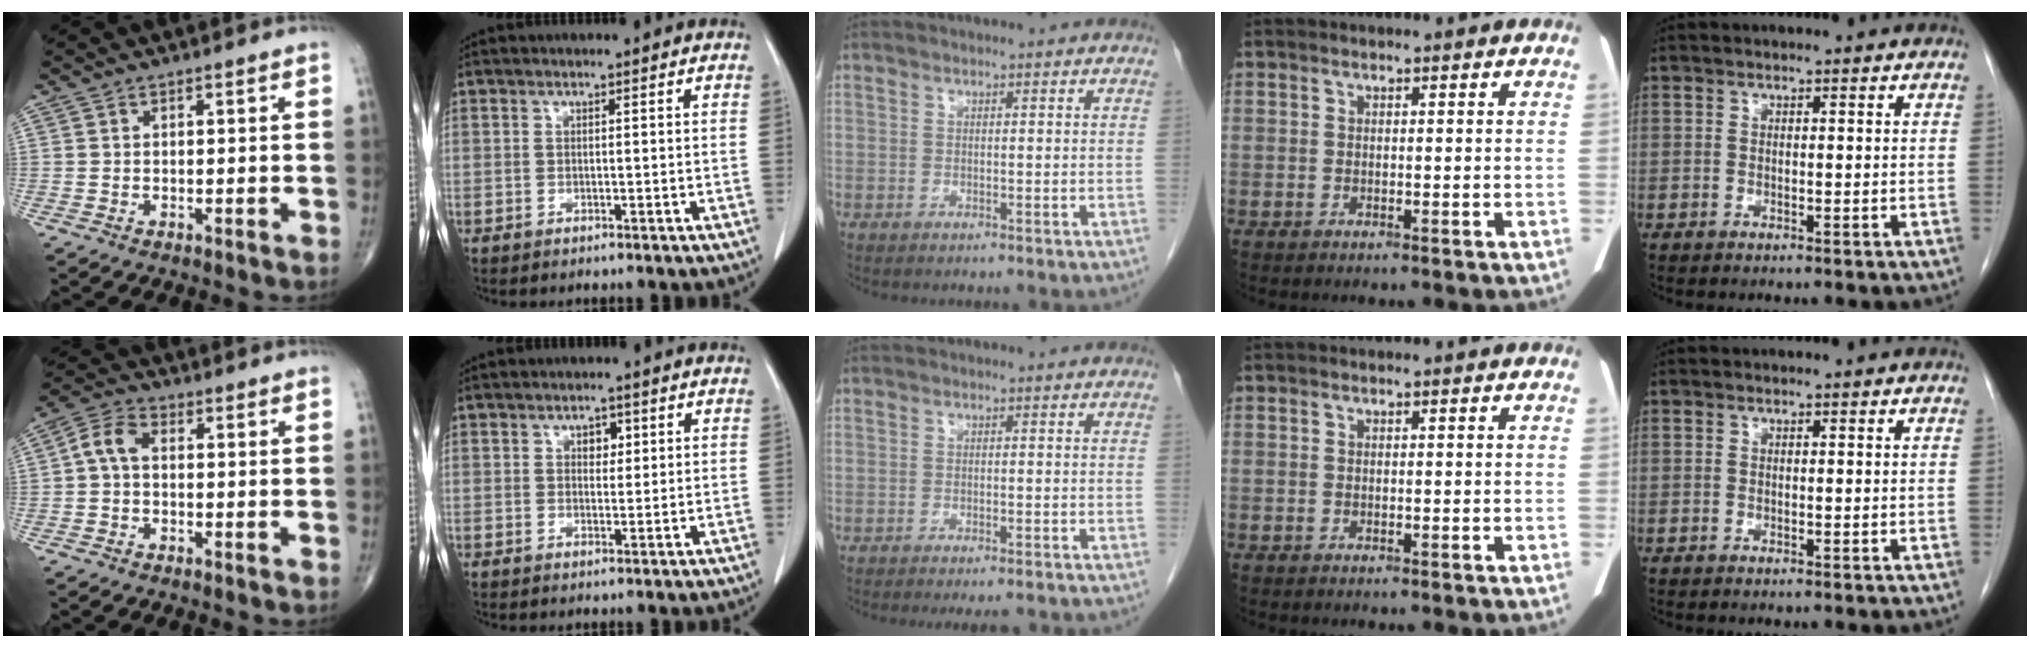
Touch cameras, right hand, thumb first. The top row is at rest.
{"thumb": {"total": 4.9, "force": [0.0, 3.1, 3.8], "torque": [-0.071, 0.016, -0.011]}, "index": {"total": 2.1, "force": [0.8, 1.4, 1.4], "torque": [-0.016, 0.001, 0.011]}, "middle": {"total": 5.2, "force": [-4.7, 0.8, 2.2], "torque": [-0.020, -0.011, -0.061]}}